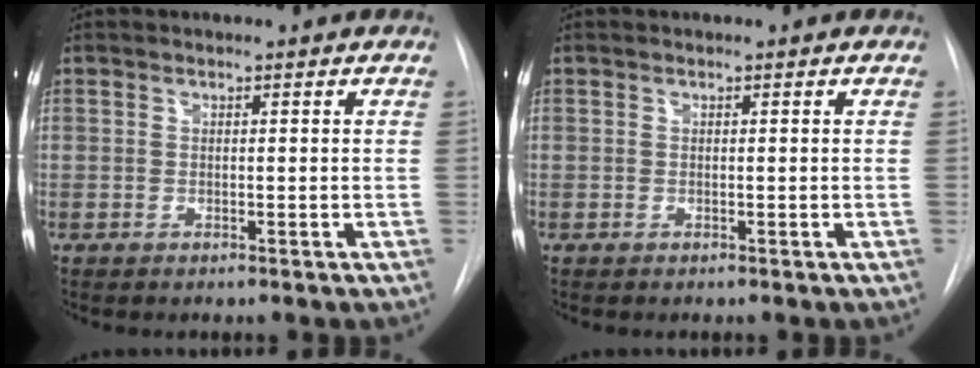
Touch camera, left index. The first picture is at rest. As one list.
[{"total": 0.0}]